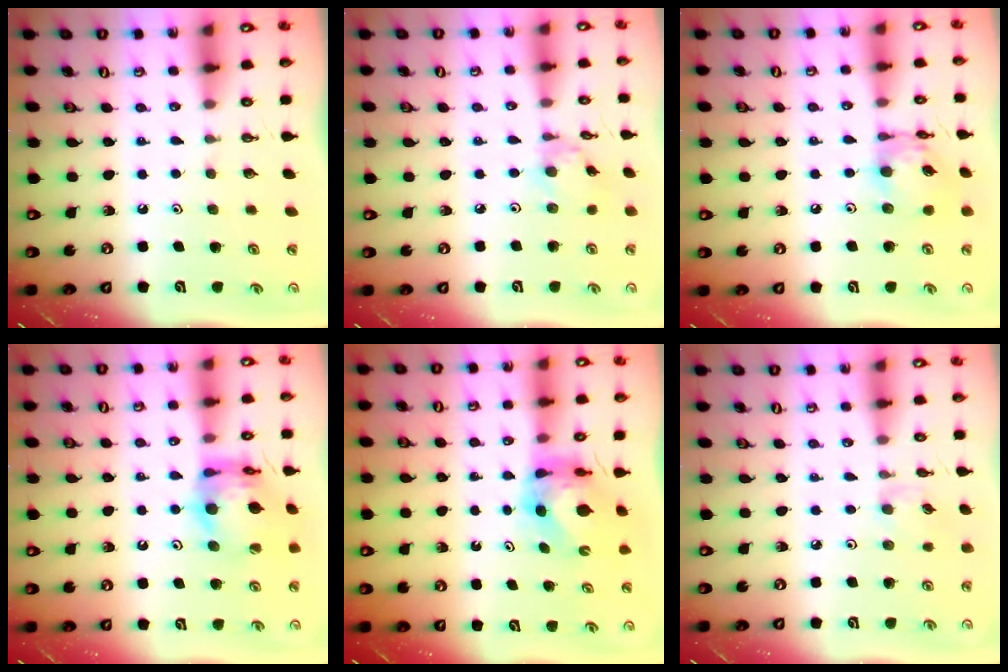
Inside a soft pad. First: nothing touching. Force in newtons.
{"total": 2.8, "press": 2.8, "slide": 0.1}
{"total": 12.9, "press": 12.8, "slide": 1.1}
{"total": 13.7, "press": 13.6, "slide": 1.7}
{"total": 6.4, "press": 6.4, "slide": 0.6}
{"total": 2.9, "press": 2.8, "slide": 0.5}